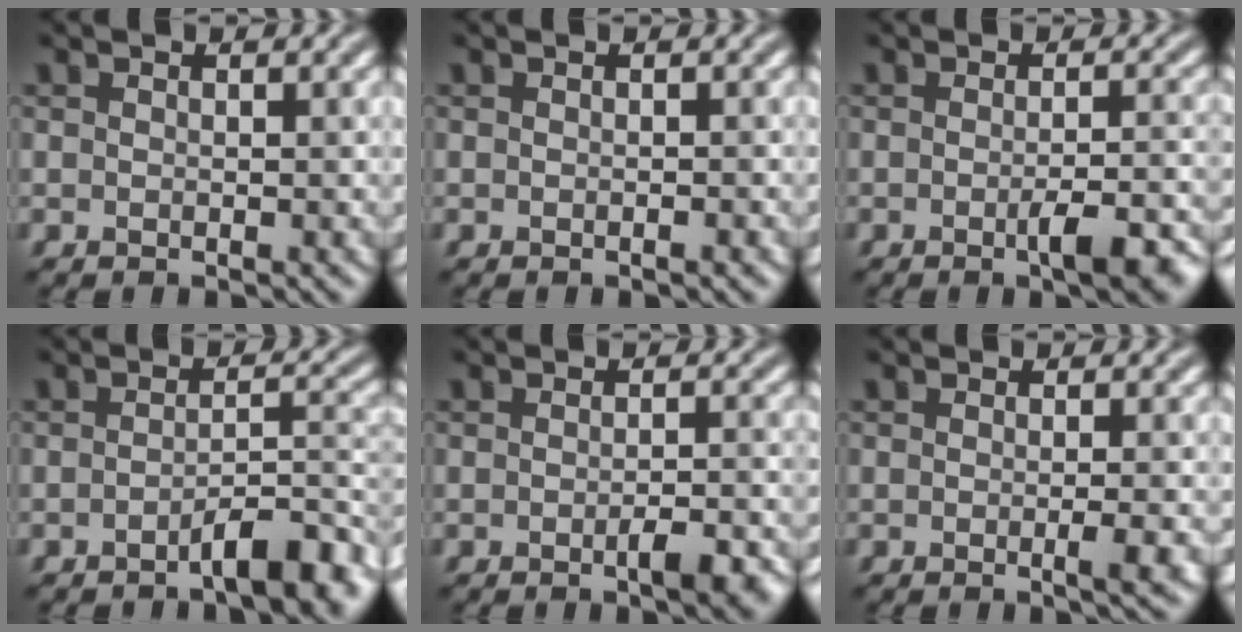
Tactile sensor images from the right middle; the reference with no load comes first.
{"total": 0.5, "force": [-0.3, 0.0, 0.4], "torque": [-0.005, 0.002, -0.004]}
{"total": 4.2, "force": [-1.7, 1.0, 3.7], "torque": [-0.058, -0.004, -0.024]}
{"total": 4.9, "force": [-3.0, 1.1, 3.7], "torque": [-0.050, 0.008, -0.047]}
{"total": 2.9, "force": [-1.3, 0.7, 2.5], "torque": [-0.040, -0.003, -0.019]}
{"total": 2.1, "force": [-0.4, 0.4, 2.0], "torque": [-0.025, -0.003, -0.008]}